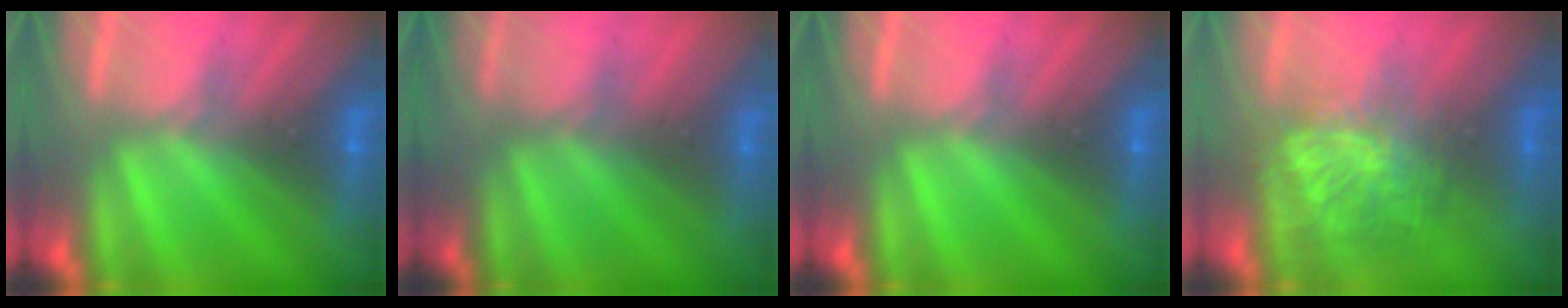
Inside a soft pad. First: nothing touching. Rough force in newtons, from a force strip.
{"total": 2.5}
{"total": 0.0}
{"total": 3.7}